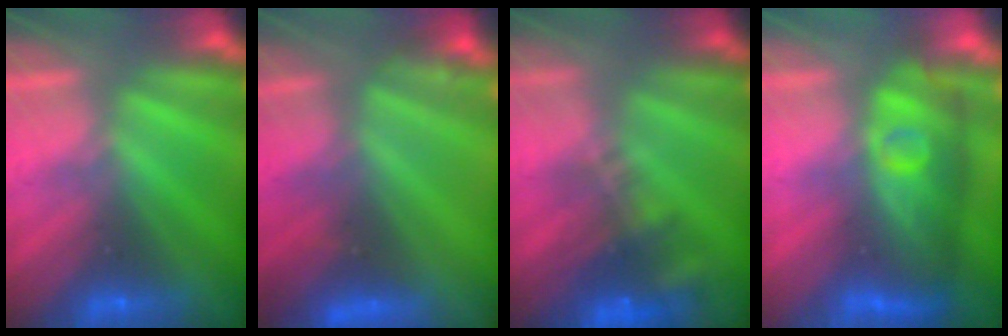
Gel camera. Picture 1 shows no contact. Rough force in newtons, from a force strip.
{"total": 3.9}
{"total": 6.9}
{"total": 4.4}